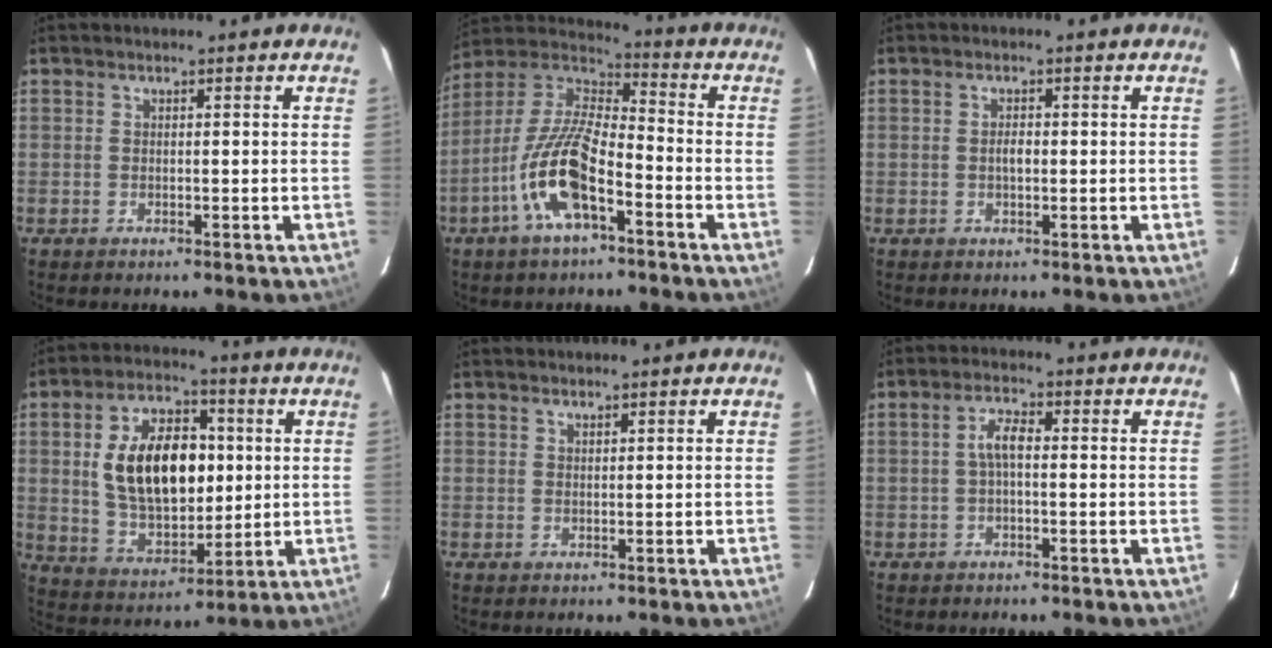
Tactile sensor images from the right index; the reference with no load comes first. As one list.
[{"total": 14.9, "force": [-6.8, 4.8, 12.4], "torque": [-0.257, -0.005, -0.135]}, {"total": 1.7, "force": [-0.1, 0.8, 1.5], "torque": [-0.027, 0.003, -0.003]}, {"total": 17.6, "force": [2.4, 10.4, 14.0], "torque": [-0.258, 0.019, 0.057]}, {"total": 0.6, "force": [0.6, 0.1, 0.2], "torque": [-0.004, 0.000, 0.011]}, {"total": 3.3, "force": [-0.3, 1.1, 3.1], "torque": [-0.062, 0.010, -0.005]}]